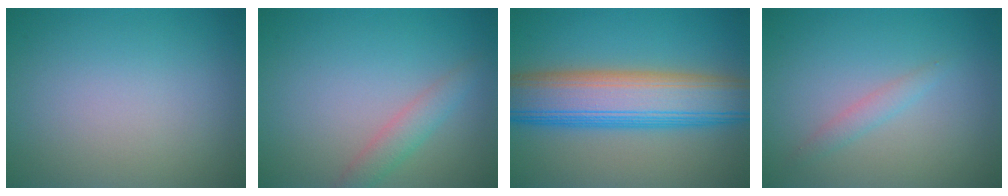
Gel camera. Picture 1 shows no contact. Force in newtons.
{"total": 2.1, "press": 2.1, "slide": 0.1}
{"total": 10.6, "press": 10.6, "slide": 0.2}
{"total": 1.2, "press": 1.2, "slide": 0.0}